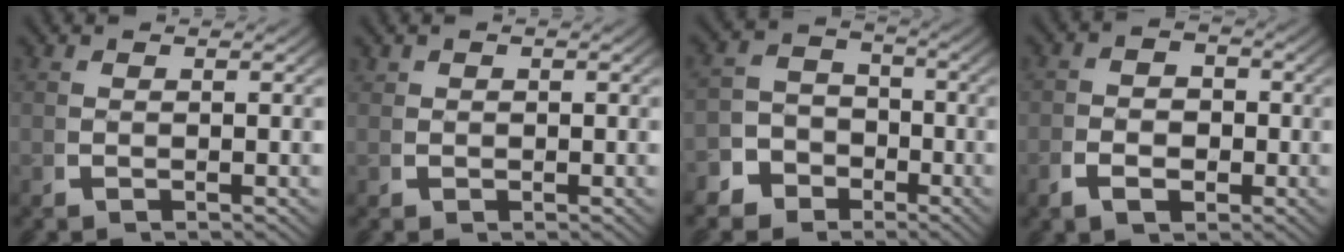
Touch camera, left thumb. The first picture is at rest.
{"total": 1.0, "force": [0.4, 0.9, 0.2], "torque": [-0.004, -0.008, 0.010]}
{"total": 7.1, "force": [-2.7, 6.2, 2.2], "torque": [-0.019, -0.018, -0.055]}
{"total": 3.1, "force": [-0.9, 2.3, 1.9], "torque": [-0.030, -0.008, -0.015]}